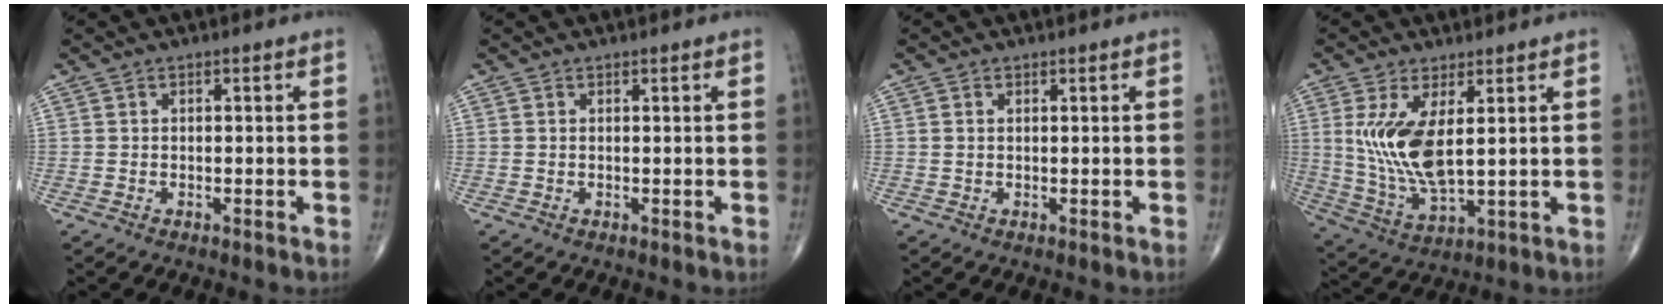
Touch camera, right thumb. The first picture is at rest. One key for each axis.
{"total": 0.0}
{"total": 0.7, "fx": 0.2, "fy": 0.4, "fz": 0.5, "tx": -0.013, "ty": 0.004, "tz": 0.005}
{"total": 11.7, "fx": 2.4, "fy": 4.6, "fz": 10.5, "tx": -0.220, "ty": -0.024, "tz": 0.061}